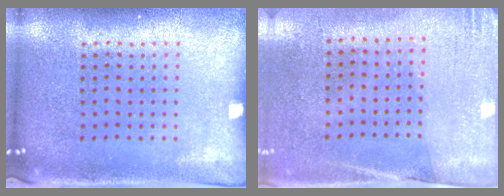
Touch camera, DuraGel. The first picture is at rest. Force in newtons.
{"total": 2.6, "press": 2.3, "slide": 1.4}